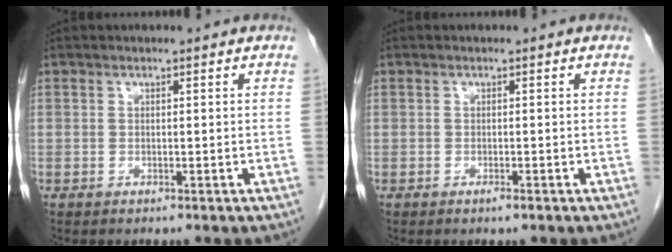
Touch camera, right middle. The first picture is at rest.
{"total": 0.8, "force": [-0.5, 0.1, 0.6], "torque": [-0.010, 0.000, -0.007]}